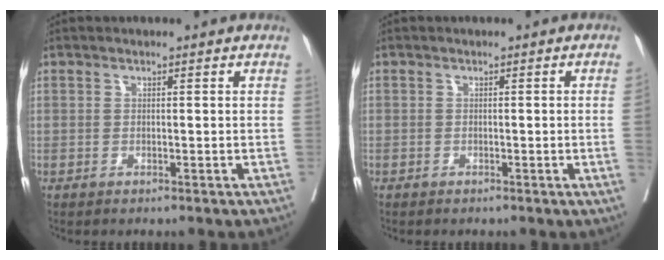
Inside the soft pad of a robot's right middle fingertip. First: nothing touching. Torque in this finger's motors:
{"motor_torque": [1.08, -1.06, -0.59, -0.21]}